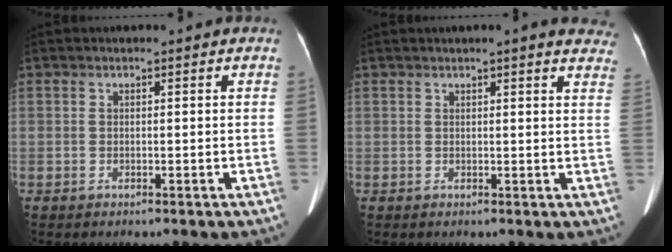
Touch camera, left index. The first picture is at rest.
{"total": 9.0, "force": [7.7, 1.4, 4.3], "torque": [-0.033, -0.003, 0.068]}